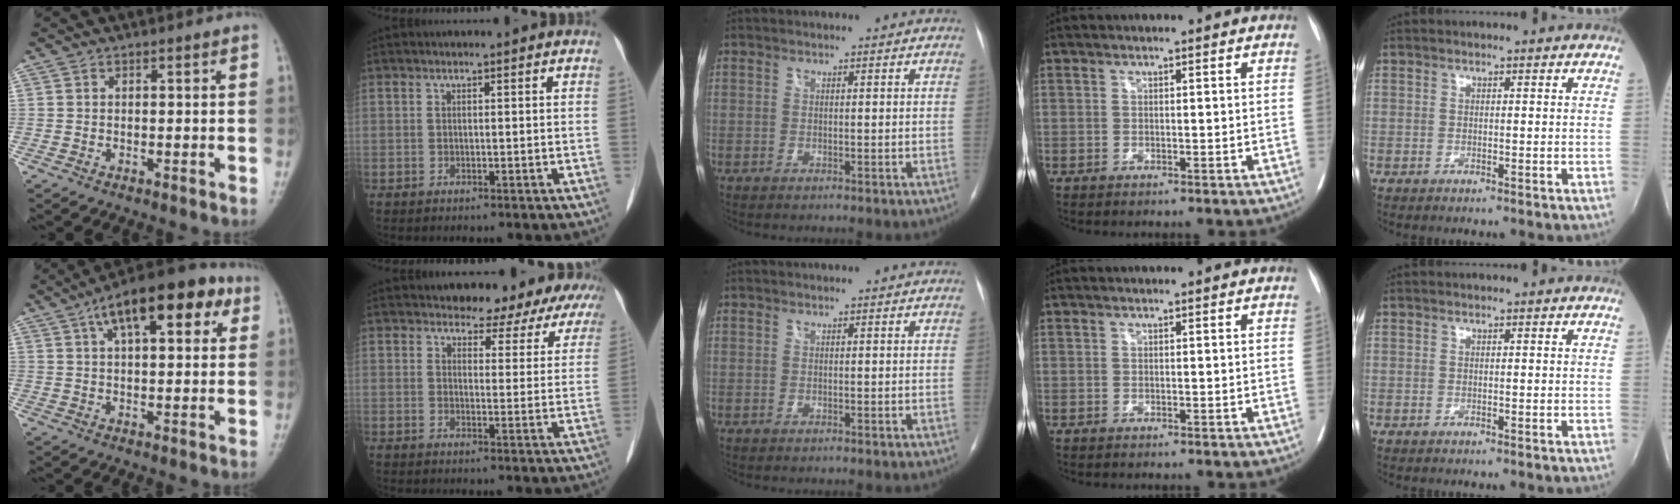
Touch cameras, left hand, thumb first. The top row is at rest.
{"thumb": {"total": 15.8, "force": [6.9, 6.9, 12.5], "torque": [-0.156, 0.012, 0.099]}, "index": {"total": 12.1, "force": [11.3, 3.4, 2.2], "torque": [0.004, -0.009, 0.107]}}